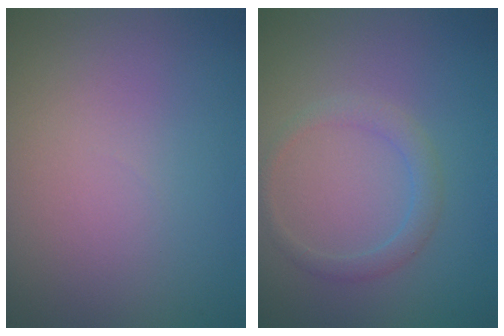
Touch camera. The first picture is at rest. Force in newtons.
{"total": 1.7, "press": 1.7, "slide": 0.1}